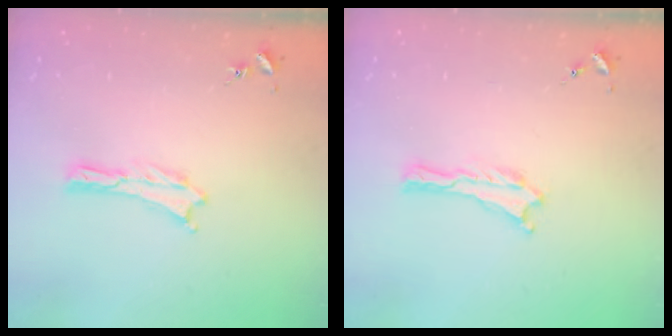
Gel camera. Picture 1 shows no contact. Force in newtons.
{"total": 0.0}